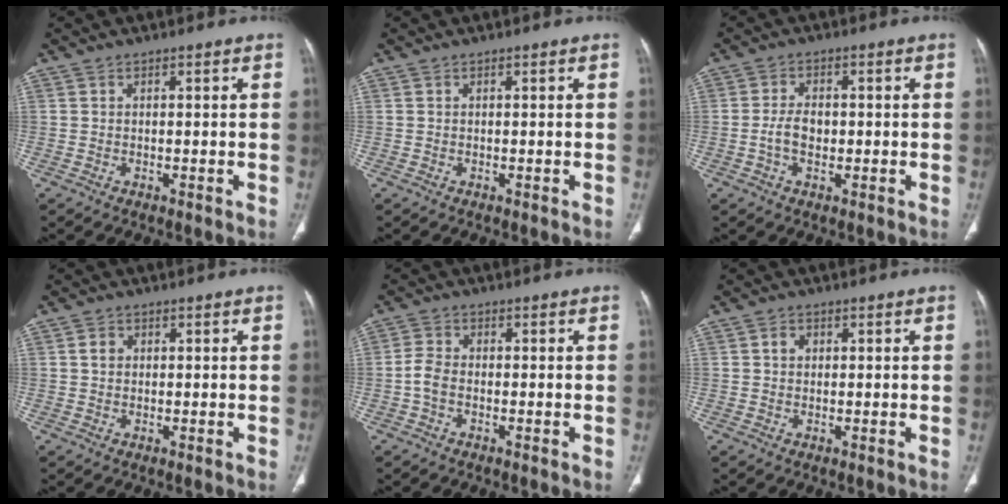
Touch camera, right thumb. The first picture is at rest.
{"total": 0.0}
{"total": 4.3, "force": [-0.7, 2.7, 3.3], "torque": [-0.063, 0.010, -0.016]}
{"total": 1.8, "force": [0.3, 1.5, 0.9], "torque": [-0.008, 0.003, 0.004]}
{"total": 3.1, "force": [-0.9, 1.9, 2.2], "torque": [-0.049, 0.011, -0.025]}
{"total": 1.8, "force": [0.3, 1.5, 0.9], "torque": [-0.006, 0.004, 0.003]}